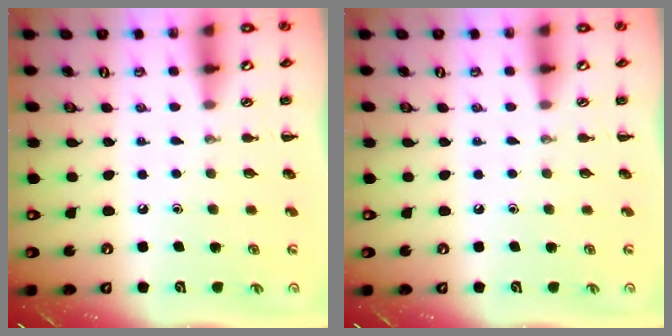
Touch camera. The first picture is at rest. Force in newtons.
{"total": 0.0}